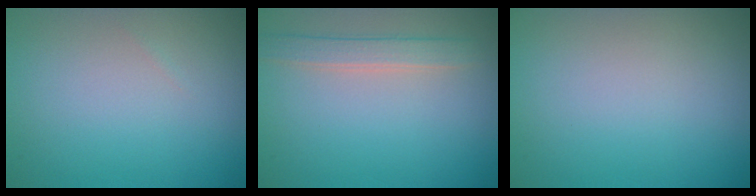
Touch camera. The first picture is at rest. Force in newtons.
{"total": 2.3, "press": 2.3, "slide": 0.3}
{"total": 0.0}